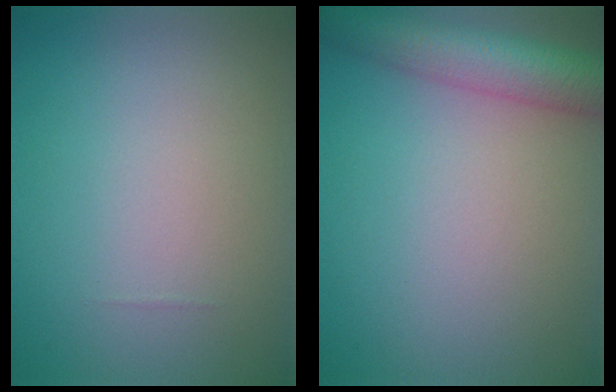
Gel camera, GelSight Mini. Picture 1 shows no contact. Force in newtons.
{"total": 6.5, "press": 6.5, "slide": 0.3}